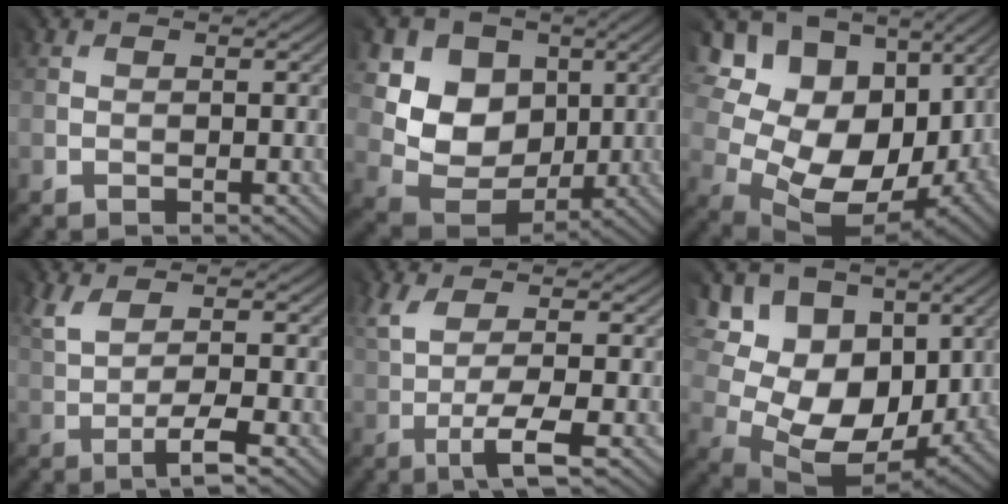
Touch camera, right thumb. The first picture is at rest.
{"total": 9.8, "force": [3.3, 7.9, 4.7], "torque": [-0.120, -0.006, 0.050]}
{"total": 17.9, "force": [2.2, 12.7, 12.4], "torque": [-0.214, -0.017, 0.087]}
{"total": 4.1, "force": [0.4, 0.6, 4.0], "torque": [-0.087, 0.005, 0.007]}
{"total": 6.2, "force": [0.0, 1.4, 6.0], "torque": [-0.129, 0.011, -0.003]}
{"total": 15.1, "force": [4.1, 10.7, 9.9], "torque": [-0.199, -0.005, 0.097]}